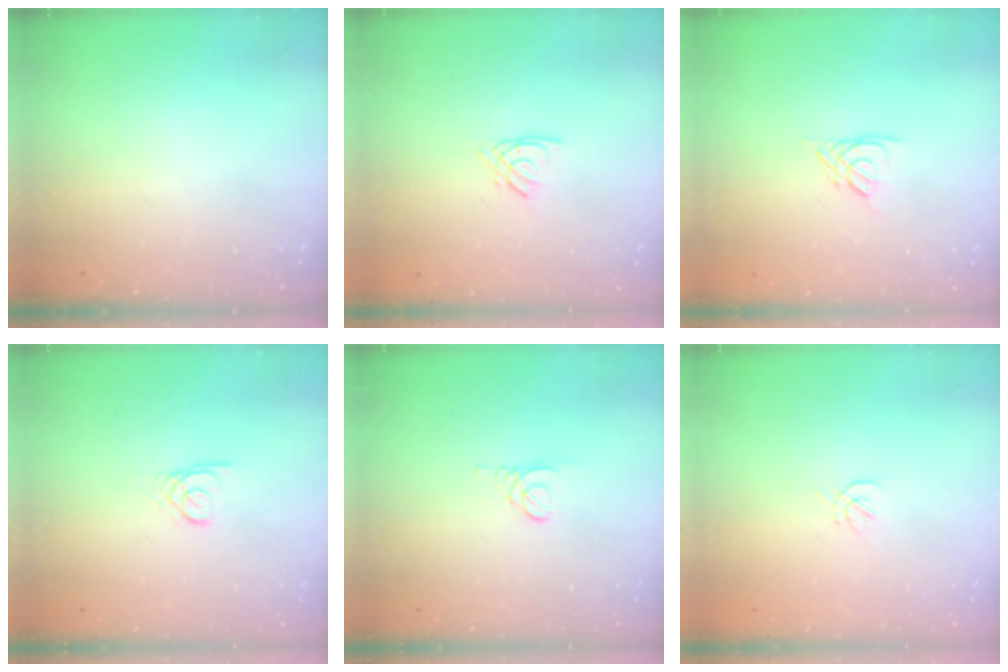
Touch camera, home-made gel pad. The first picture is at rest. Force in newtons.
{"total": 1.6, "press": 1.6, "slide": 0.2}
{"total": 2.7, "press": 2.7, "slide": 0.4}
{"total": 2.3, "press": 2.3, "slide": 0.2}
{"total": 1.5, "press": 1.5, "slide": 0.1}
{"total": 1.6, "press": 1.5, "slide": 0.6}